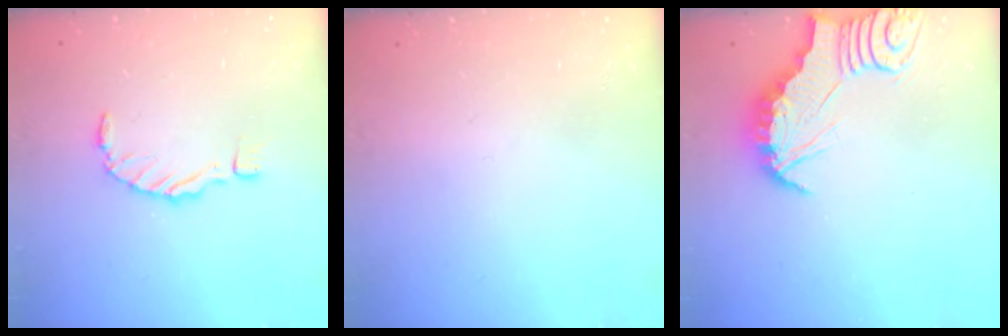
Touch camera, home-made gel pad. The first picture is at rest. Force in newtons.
{"total": 0.0}
{"total": 2.8, "press": 2.7, "slide": 0.3}